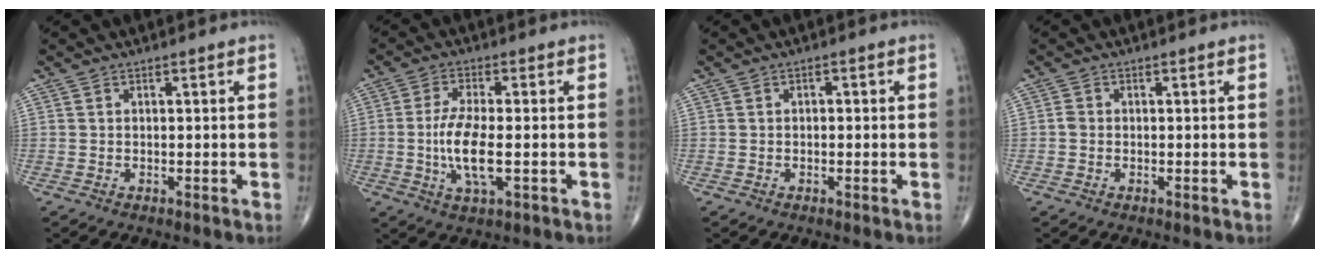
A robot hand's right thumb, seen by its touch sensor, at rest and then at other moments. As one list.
[{"total": 8.5, "force": [-1.3, 2.7, 8.0], "torque": [-0.168, -0.004, -0.025]}, {"total": 0.9, "force": [0.0, 0.6, 0.7], "torque": [-0.003, 0.002, -0.002]}, {"total": 1.0, "force": [-0.2, 0.8, 0.6], "torque": [-0.007, 0.002, -0.006]}]